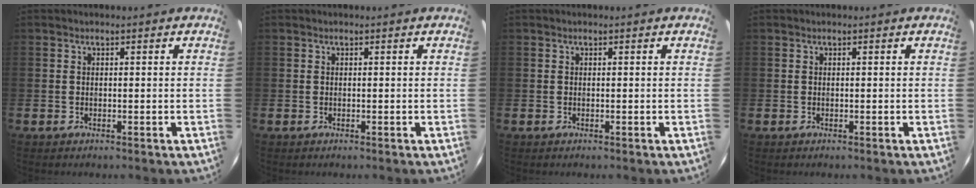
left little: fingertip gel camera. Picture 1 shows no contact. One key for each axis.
{"total": 0.0}
{"total": 0.0}
{"total": 0.0}